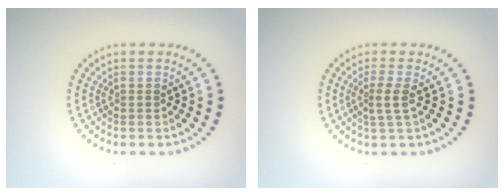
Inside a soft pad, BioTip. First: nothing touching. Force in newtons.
{"total": 1.7, "press": 1.1, "slide": 1.3}